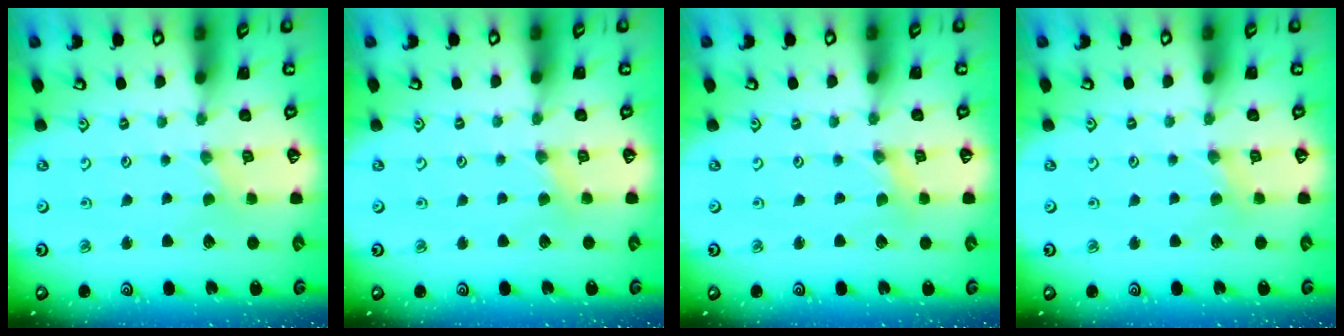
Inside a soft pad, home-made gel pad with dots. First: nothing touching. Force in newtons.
{"total": 2.0, "press": 2.0, "slide": 0.4}
{"total": 0.0}
{"total": 2.0, "press": 2.0, "slide": 0.4}